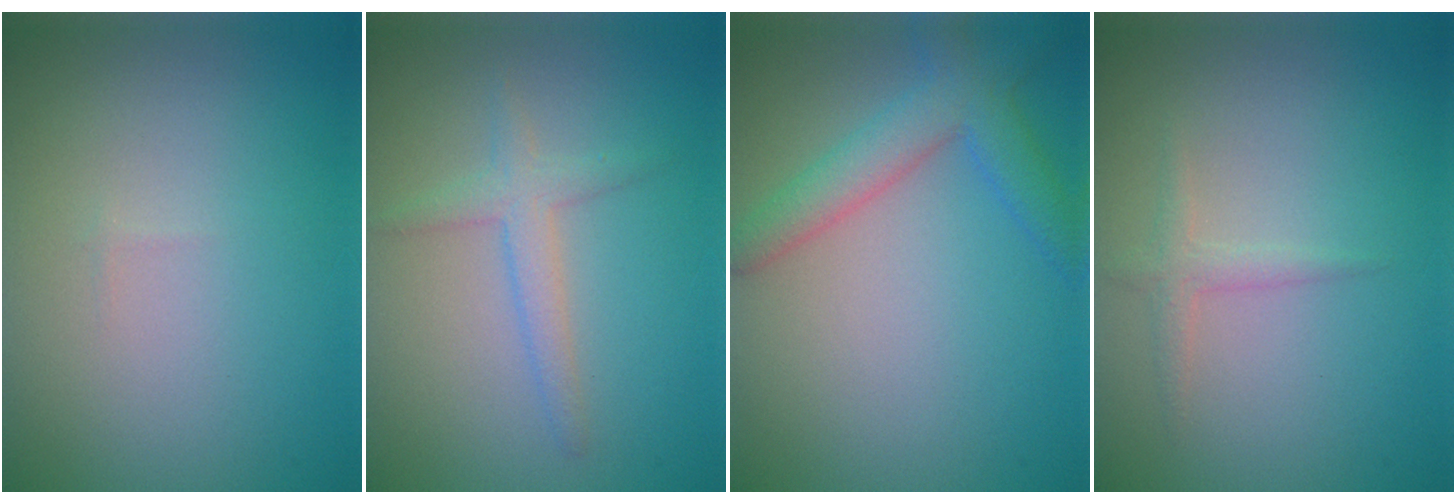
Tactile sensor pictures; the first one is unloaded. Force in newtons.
{"total": 2.2, "press": 2.2, "slide": 0.0}
{"total": 3.9, "press": 3.9, "slide": 0.2}
{"total": 1.3, "press": 1.3, "slide": 0.0}